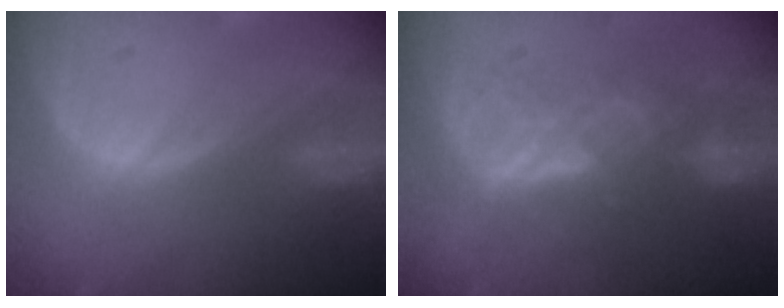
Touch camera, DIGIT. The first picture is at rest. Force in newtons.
{"total": 6.5, "press": 6.2, "slide": 1.9}